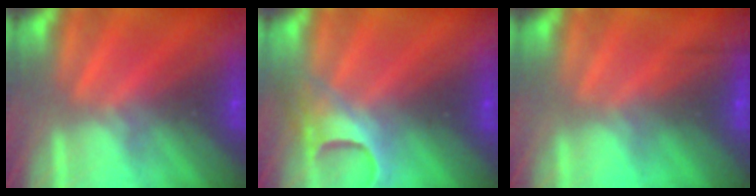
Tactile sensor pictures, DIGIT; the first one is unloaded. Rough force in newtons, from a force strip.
{"total": 4.0}
{"total": 2.4}